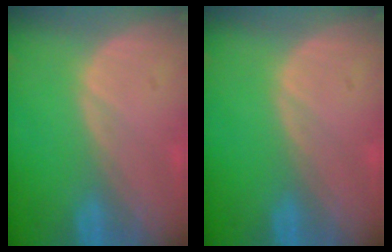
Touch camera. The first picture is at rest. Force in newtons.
{"total": 0.0}